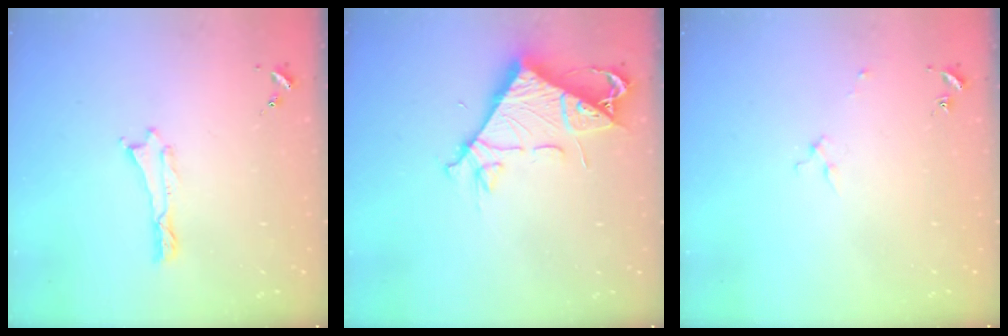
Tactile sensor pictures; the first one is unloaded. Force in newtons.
{"total": 8.3, "press": 8.3, "slide": 0.7}
{"total": 2.0, "press": 1.9, "slide": 0.2}